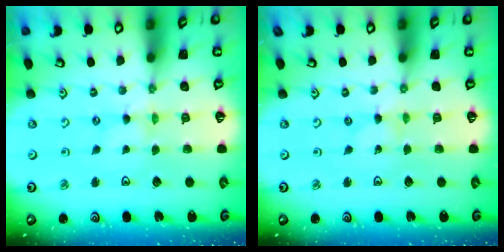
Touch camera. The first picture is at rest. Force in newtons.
{"total": 0.0}